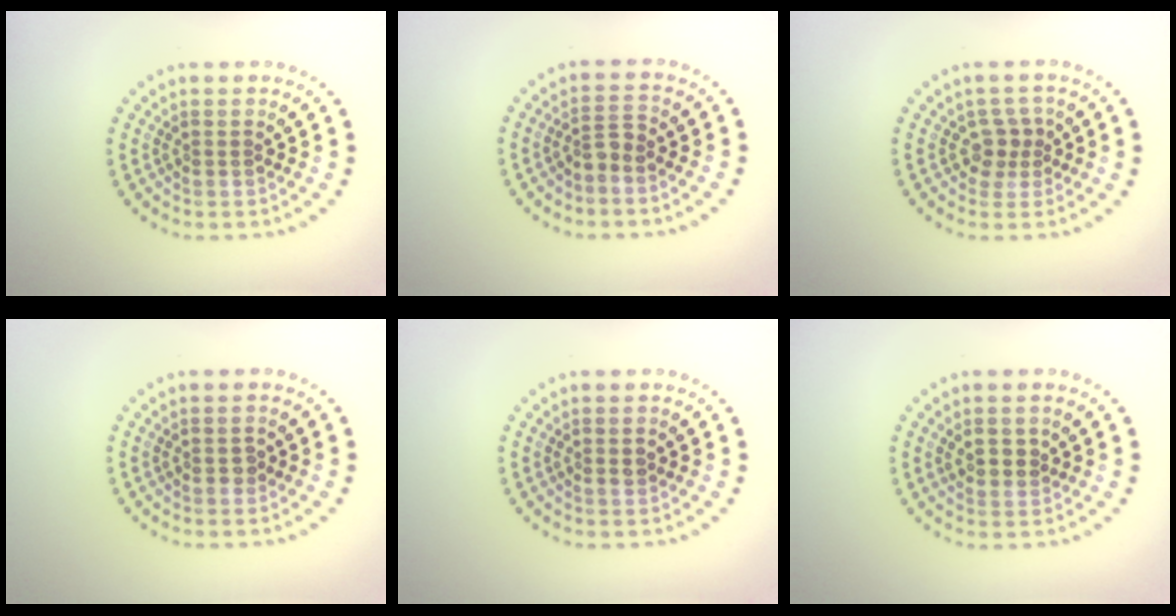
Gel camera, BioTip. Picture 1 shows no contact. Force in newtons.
{"total": 1.7, "press": 1.3, "slide": 1.1}
{"total": 2.0, "press": 1.6, "slide": 1.2}
{"total": 0.7, "press": 0.7, "slide": 0.3}
{"total": 0.7, "press": 0.7, "slide": 0.0}
{"total": 1.5, "press": 1.5, "slide": 0.4}